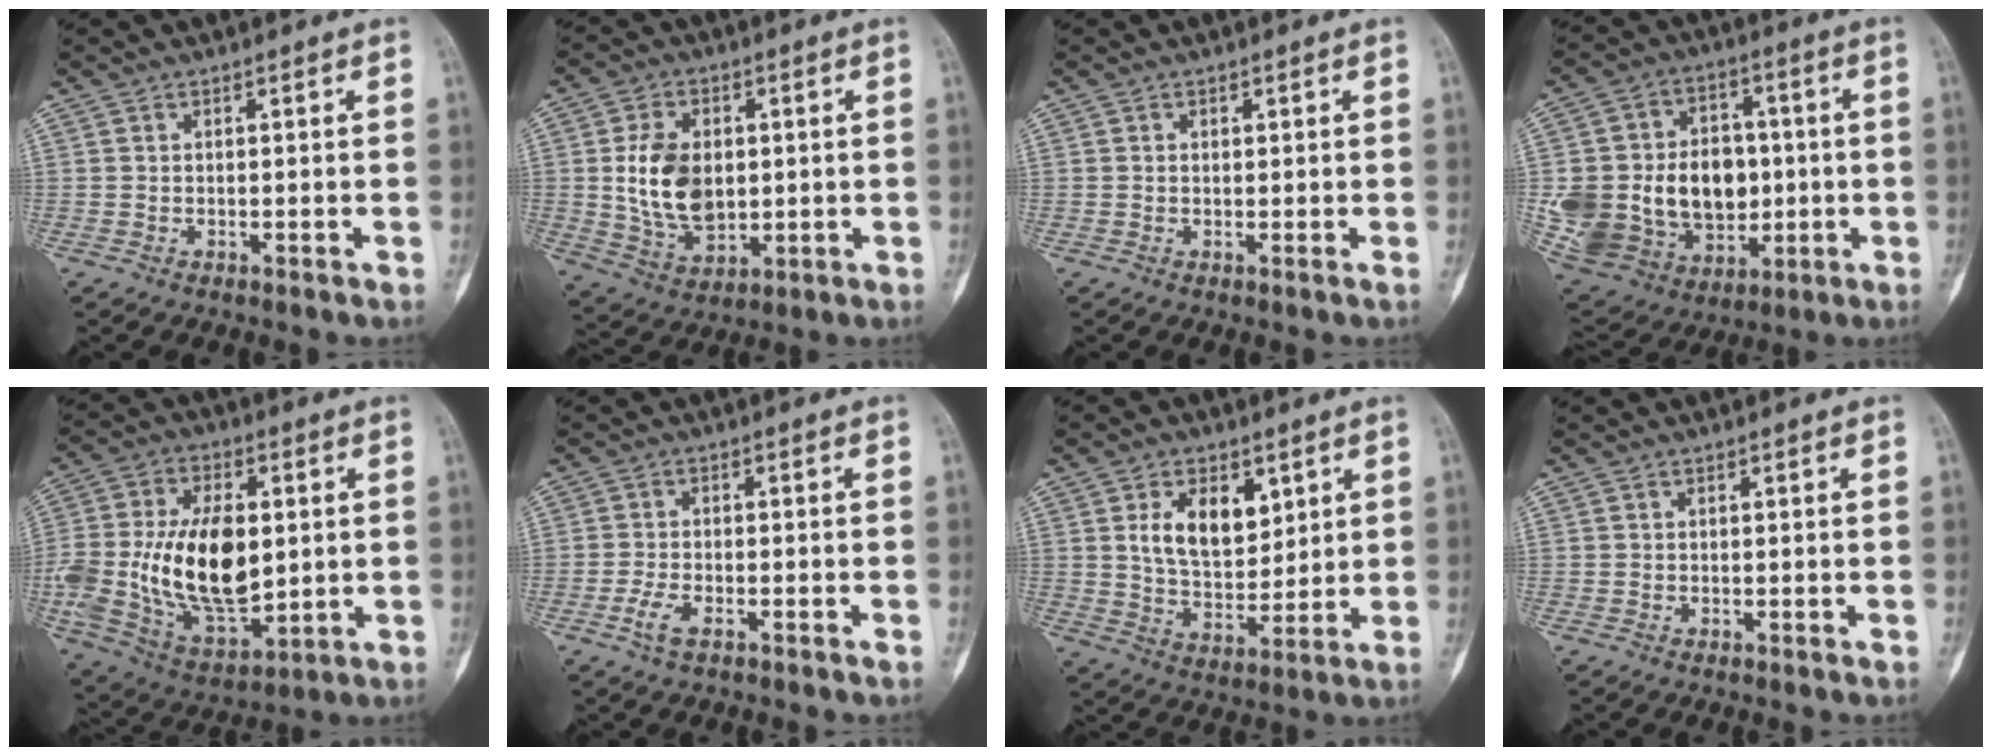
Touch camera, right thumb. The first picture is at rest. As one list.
[{"total": 12.7, "force": [0.7, 8.7, 9.2], "torque": [-0.140, -0.007, 0.025]}, {"total": 0.7, "force": [0.1, 0.5, 0.4], "torque": [0.000, 0.001, 0.001]}, {"total": 27.8, "force": [-1.8, 20.9, 18.2], "torque": [-0.345, 0.025, 0.002]}, {"total": 24.5, "force": [0.1, 14.5, 19.8], "torque": [-0.380, -0.011, 0.021]}, {"total": 3.8, "force": [-2.1, 1.7, 2.6], "torque": [-0.056, 0.008, -0.042]}, {"total": 11.4, "force": [4.0, 7.0, 8.0], "torque": [-0.098, -0.023, 0.079]}, {"total": 0.0}]